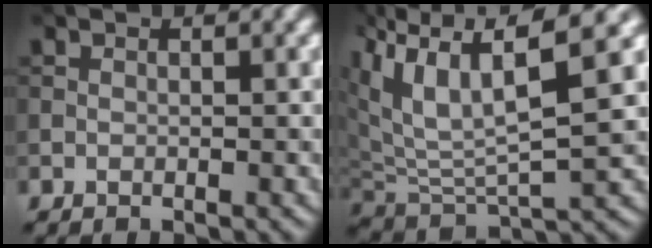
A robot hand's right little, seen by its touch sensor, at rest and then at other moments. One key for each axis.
{"total": 9.3, "fx": 4.1, "fy": 3.3, "fz": 7.7, "tx": -0.160, "ty": 0.005, "tz": 0.078}